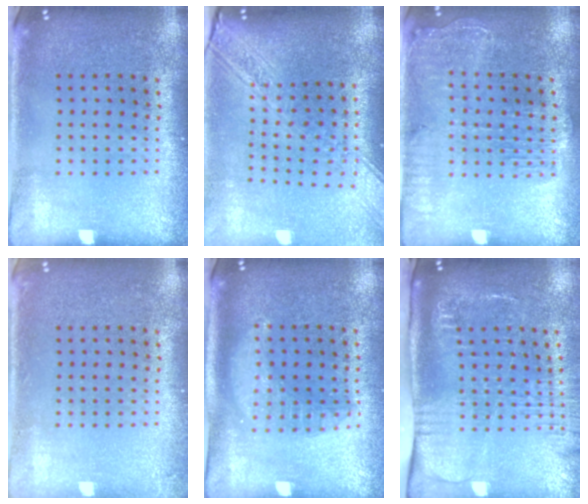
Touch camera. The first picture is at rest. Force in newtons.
{"total": 2.7, "press": 2.1, "slide": 1.6}
{"total": 1.7, "press": 1.6, "slide": 0.6}
{"total": 0.9, "press": 0.9, "slide": 0.2}
{"total": 1.6, "press": 1.4, "slide": 0.7}
{"total": 2.8, "press": 2.1, "slide": 1.8}